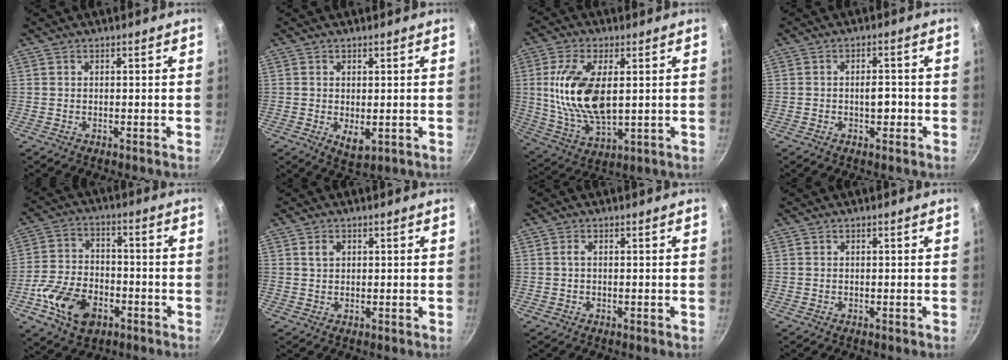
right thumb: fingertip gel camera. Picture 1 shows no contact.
{"total": 3.6, "force": [-0.2, 2.0, 3.0], "torque": [-0.048, -0.013, 0.001]}
{"total": 15.6, "force": [2.2, 7.8, 13.4], "torque": [-0.255, -0.011, 0.049]}
{"total": 3.2, "force": [-0.7, 1.9, 2.5], "torque": [-0.019, 0.011, -0.012]}
{"total": 13.6, "force": [-5.7, 9.0, 8.5], "torque": [-0.140, 0.030, -0.102]}
{"total": 2.1, "force": [0.8, 1.5, 1.2], "torque": [-0.017, 0.001, 0.016]}
{"total": 0.9, "force": [0.0, 0.3, 0.9], "torque": [-0.023, 0.002, -0.001]}
{"total": 0.0}